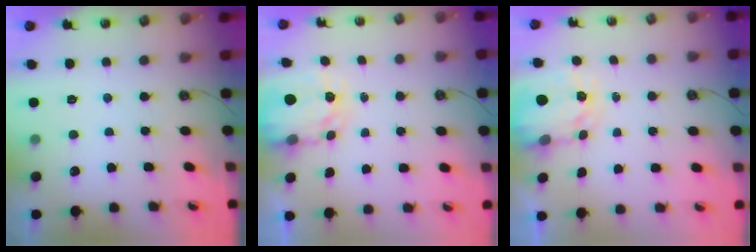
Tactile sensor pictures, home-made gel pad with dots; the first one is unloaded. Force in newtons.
{"total": 3.7, "press": 3.7, "slide": 0.3}
{"total": 3.6, "press": 3.5, "slide": 0.4}